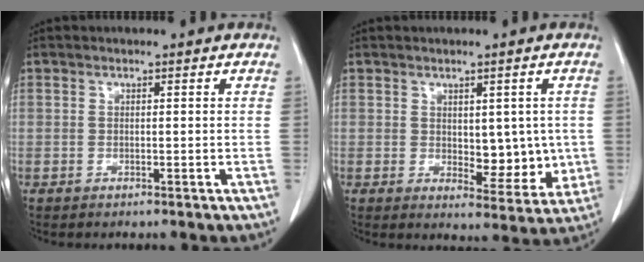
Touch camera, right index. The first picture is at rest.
{"total": 7.2, "force": [0.2, 3.8, 6.1], "torque": [-0.062, -0.006, 0.015]}